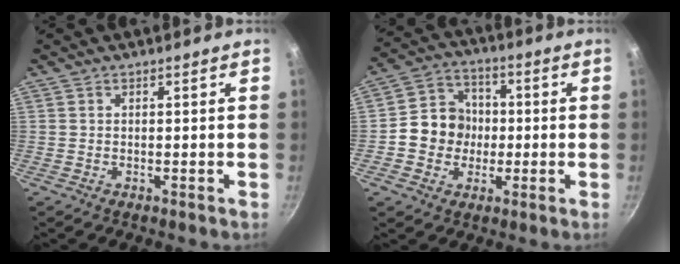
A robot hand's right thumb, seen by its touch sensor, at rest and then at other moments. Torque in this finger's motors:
{"motor_torque": [1.03, 1.28, 0.55, -1.00, 0.02]}